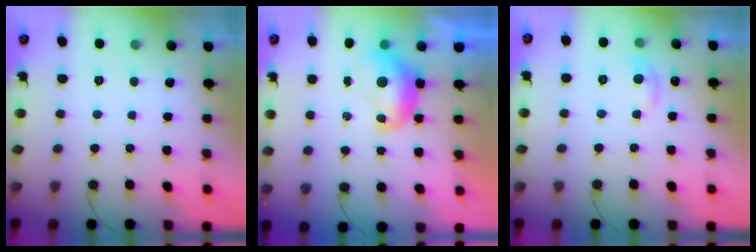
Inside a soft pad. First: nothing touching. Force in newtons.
{"total": 7.7, "press": 7.6, "slide": 0.9}
{"total": 6.0, "press": 6.0, "slide": 0.8}